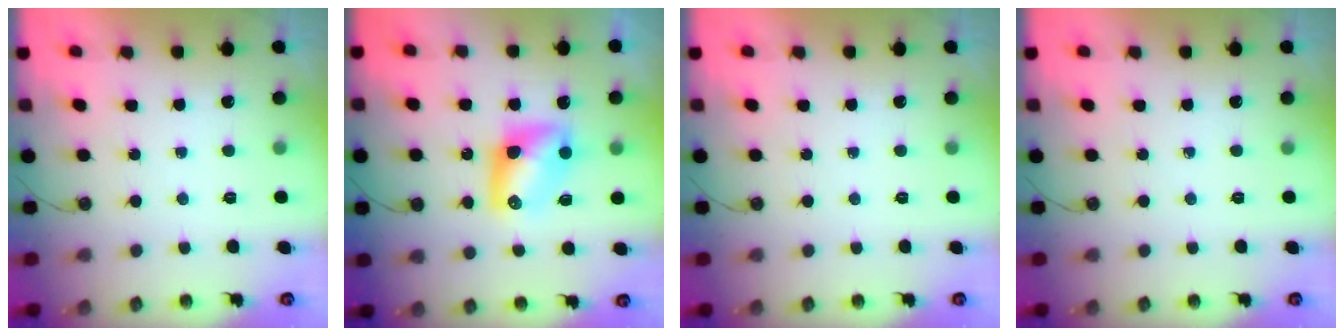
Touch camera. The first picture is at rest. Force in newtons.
{"total": 9.0, "press": 9.0, "slide": 0.2}
{"total": 0.0}
{"total": 0.0}